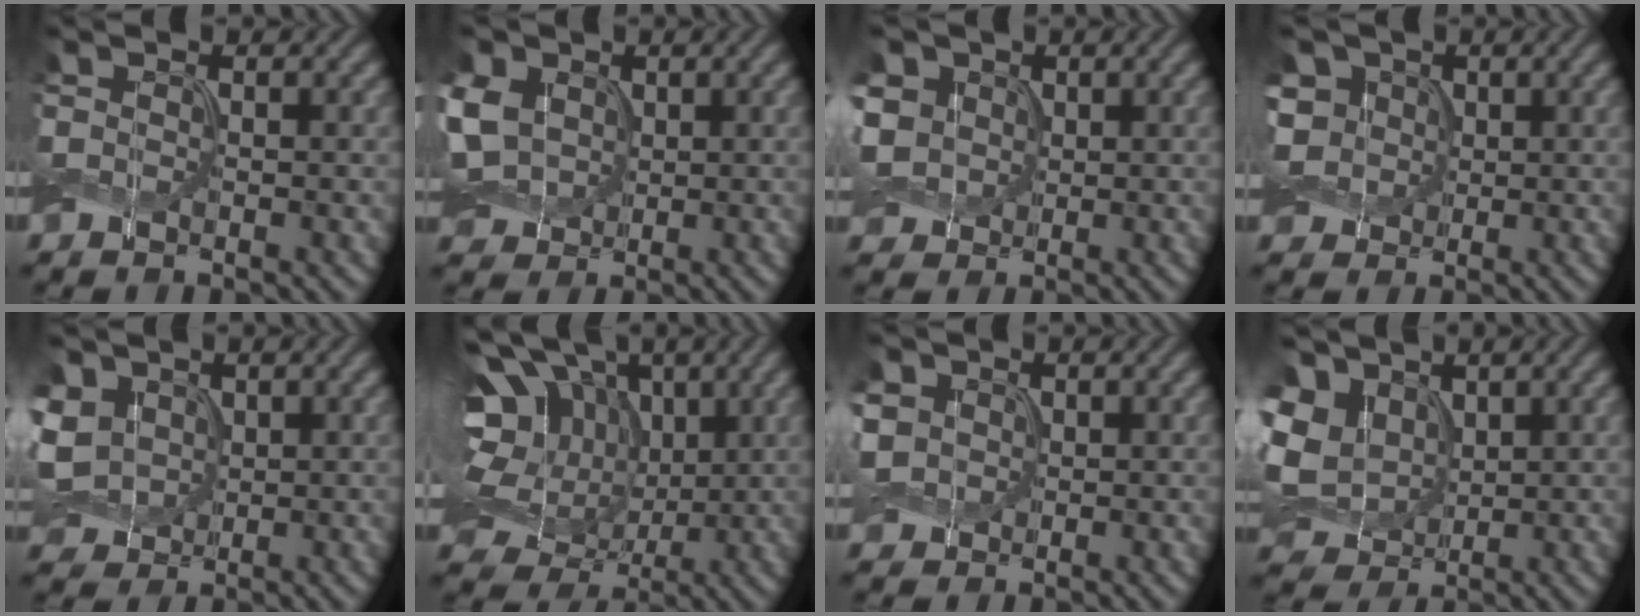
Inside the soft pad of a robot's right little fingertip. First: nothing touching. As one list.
[{"total": 7.7, "force": [1.6, 6.0, 4.6], "torque": [-0.133, 0.023, 0.019]}, {"total": 5.4, "force": [1.3, 4.5, 2.6], "torque": [-0.089, 0.026, 0.013]}, {"total": 5.5, "force": [1.3, 4.7, 2.6], "torque": [-0.081, 0.026, 0.009]}, {"total": 5.7, "force": [1.1, 4.6, 3.2], "torque": [-0.090, 0.013, 0.017]}, {"total": 15.6, "force": [3.6, 11.1, 10.3], "torque": [-0.211, 0.027, 0.047]}, {"total": 3.2, "force": [0.5, 2.9, 1.3], "torque": [-0.044, 0.010, 0.004]}, {"total": 8.6, "force": [1.7, 6.6, 5.2], "torque": [-0.131, 0.008, 0.037]}]